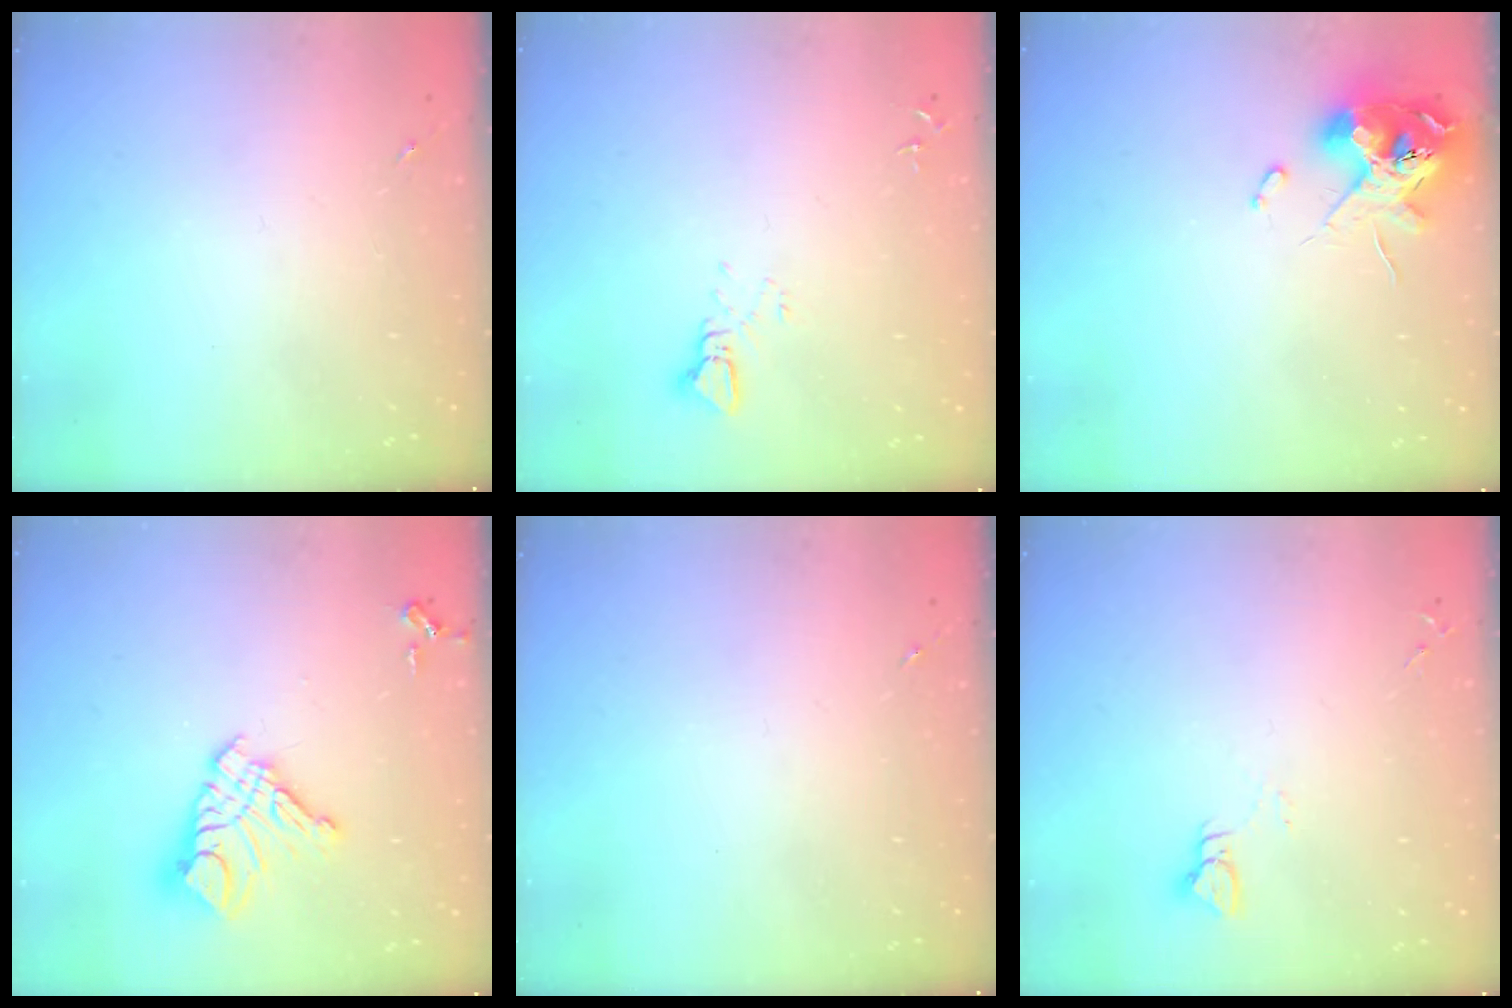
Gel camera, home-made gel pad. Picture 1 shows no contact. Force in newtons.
{"total": 2.5, "press": 2.5, "slide": 0.1}
{"total": 11.9, "press": 11.8, "slide": 1.5}
{"total": 14.6, "press": 14.5, "slide": 1.6}
{"total": 0.0}
{"total": 3.5, "press": 3.5, "slide": 0.3}